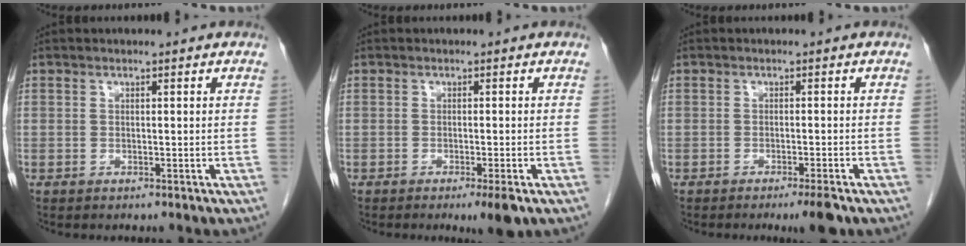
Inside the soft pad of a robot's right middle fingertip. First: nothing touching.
{"total": 3.3, "force": [-1.9, 0.1, 2.7], "torque": [-0.032, -0.010, -0.026]}
{"total": 3.3, "force": [-2.3, -0.1, 2.3], "torque": [-0.028, -0.007, -0.033]}